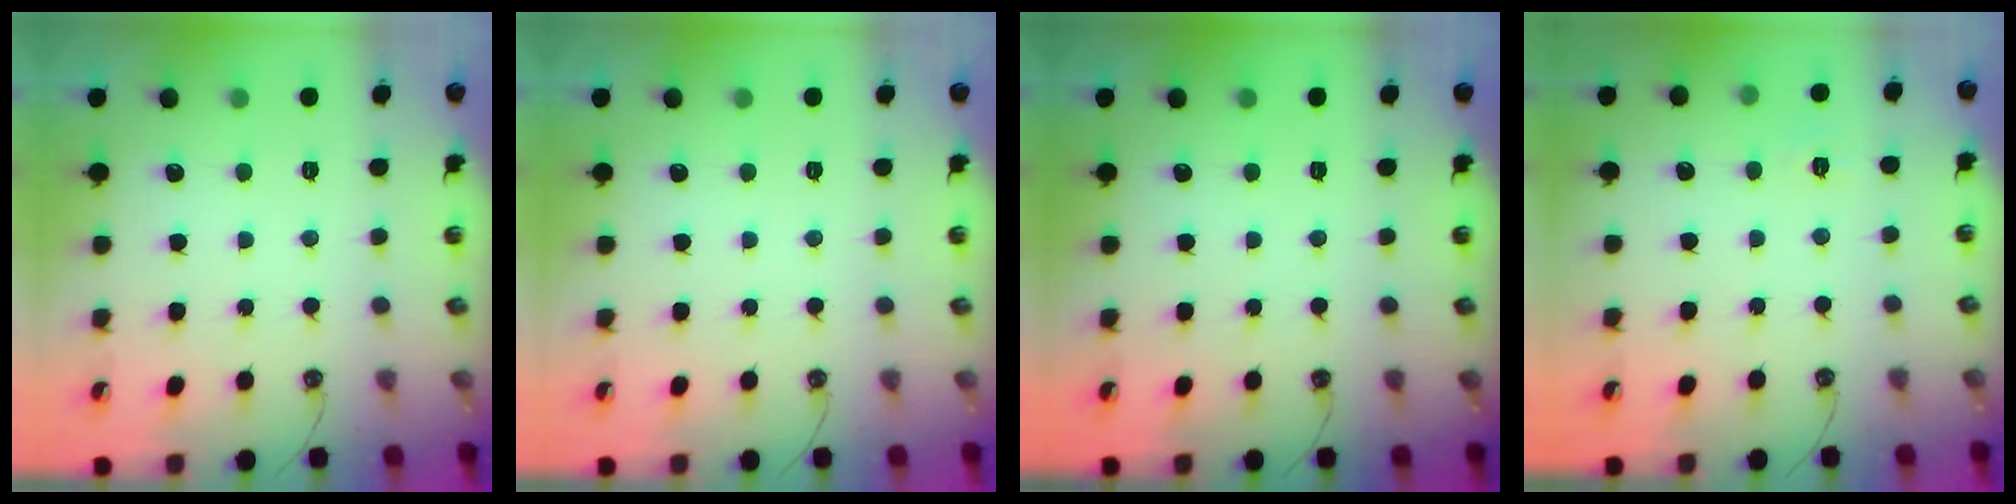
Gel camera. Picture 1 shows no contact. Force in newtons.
{"total": 0.0}
{"total": 0.0}
{"total": 4.0, "press": 3.9, "slide": 0.6}